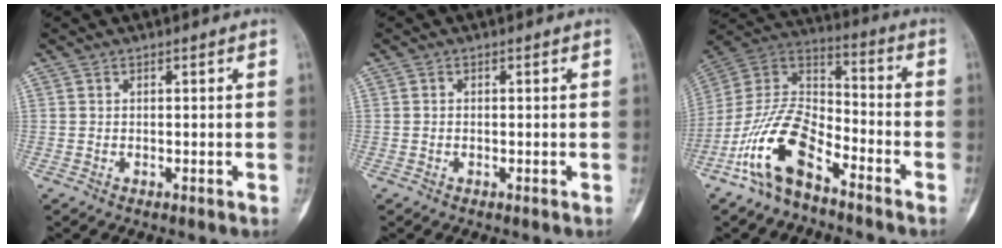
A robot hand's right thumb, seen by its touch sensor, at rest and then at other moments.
{"total": 0.6, "force": [0.0, 0.4, 0.4], "torque": [-0.011, 0.002, 0.000]}
{"total": 15.4, "force": [-9.1, 7.2, 10.2], "torque": [-0.186, 0.074, -0.182]}